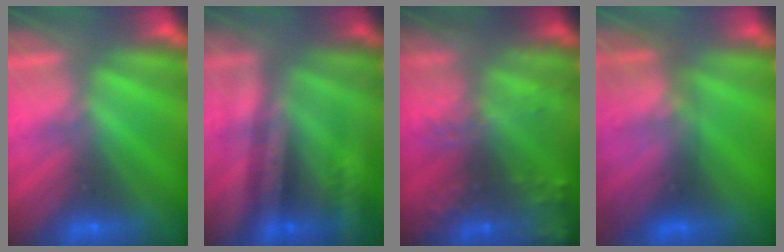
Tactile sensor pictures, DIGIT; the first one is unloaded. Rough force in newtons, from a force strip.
{"total": 2.6}
{"total": 8.2}
{"total": 2.8}